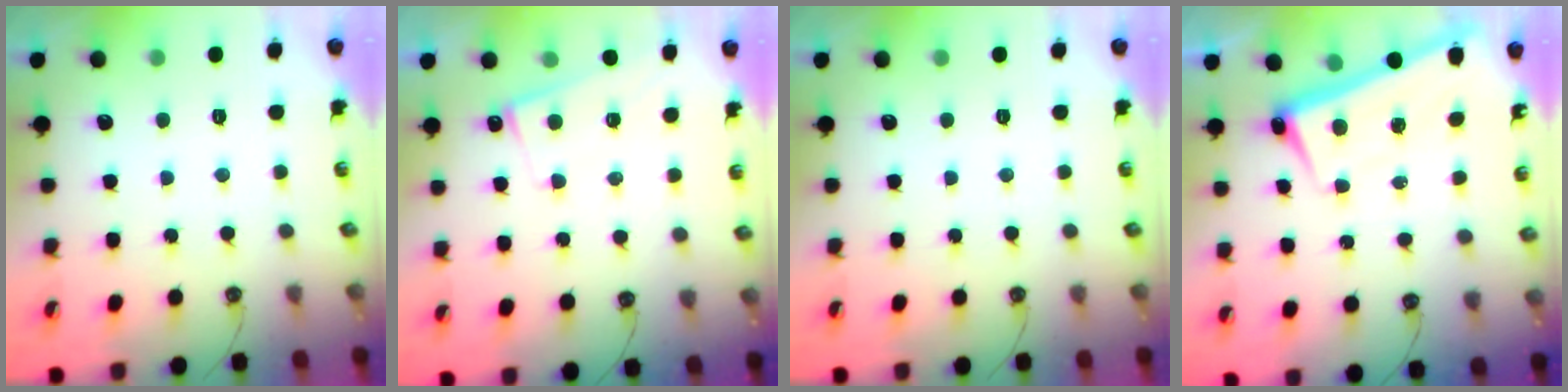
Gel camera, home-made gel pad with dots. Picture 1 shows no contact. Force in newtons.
{"total": 2.1, "press": 2.1, "slide": 0.5}
{"total": 0.0}
{"total": 2.6, "press": 2.5, "slide": 0.7}